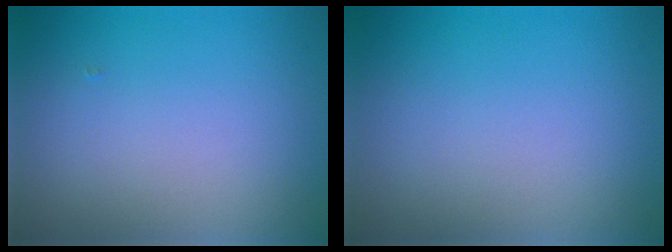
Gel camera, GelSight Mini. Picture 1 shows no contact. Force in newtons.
{"total": 0.0}